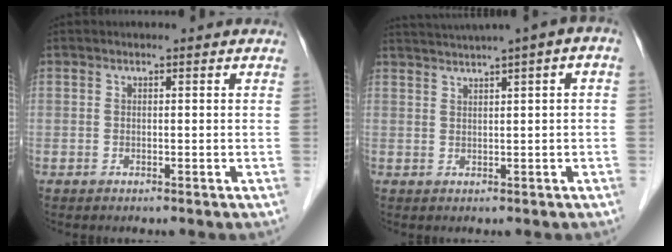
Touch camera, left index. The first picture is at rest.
{"total": 6.4, "force": [3.7, -0.3, 5.3], "torque": [-0.088, 0.035, 0.060]}